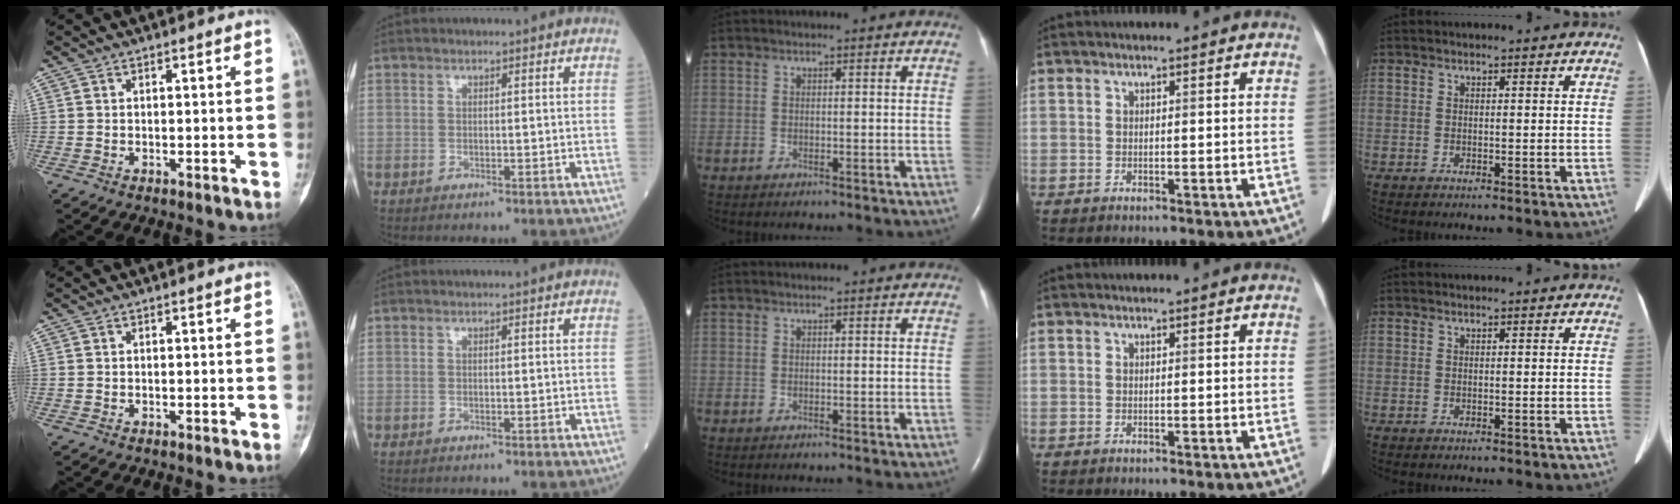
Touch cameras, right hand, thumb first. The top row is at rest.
{}